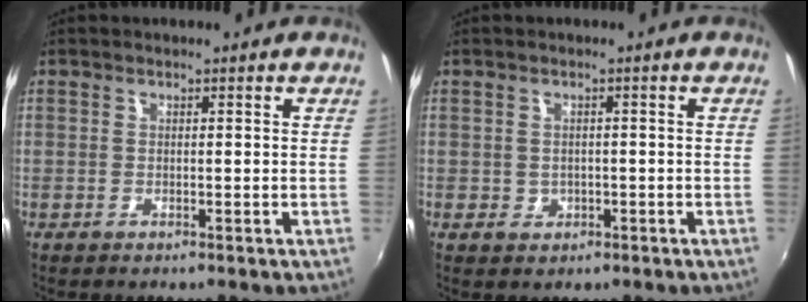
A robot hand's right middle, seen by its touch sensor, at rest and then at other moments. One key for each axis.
{"total": 2.0, "fx": -0.4, "fy": 1.9, "fz": 0.5, "tx": -0.009, "ty": 0.001, "tz": 0.000}